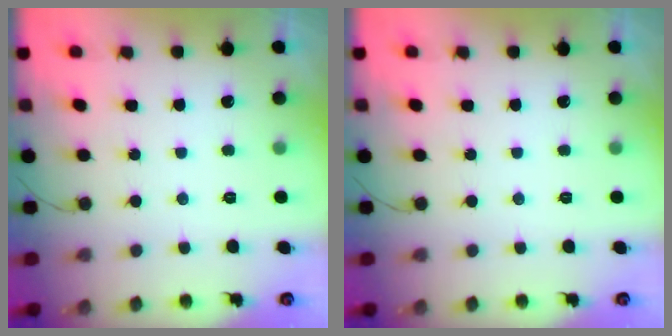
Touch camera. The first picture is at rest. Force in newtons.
{"total": 0.0}